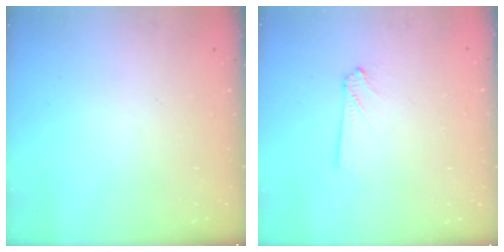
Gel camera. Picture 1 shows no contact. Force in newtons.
{"total": 3.1, "press": 3.1, "slide": 0.4}